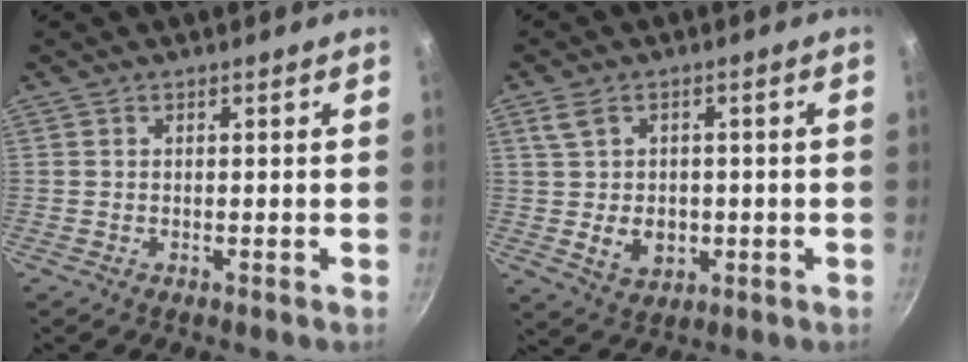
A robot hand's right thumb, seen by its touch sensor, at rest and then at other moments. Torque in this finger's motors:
{"motor_torque": [-0.03, 0.09, 0.08, -0.01, 0.03]}